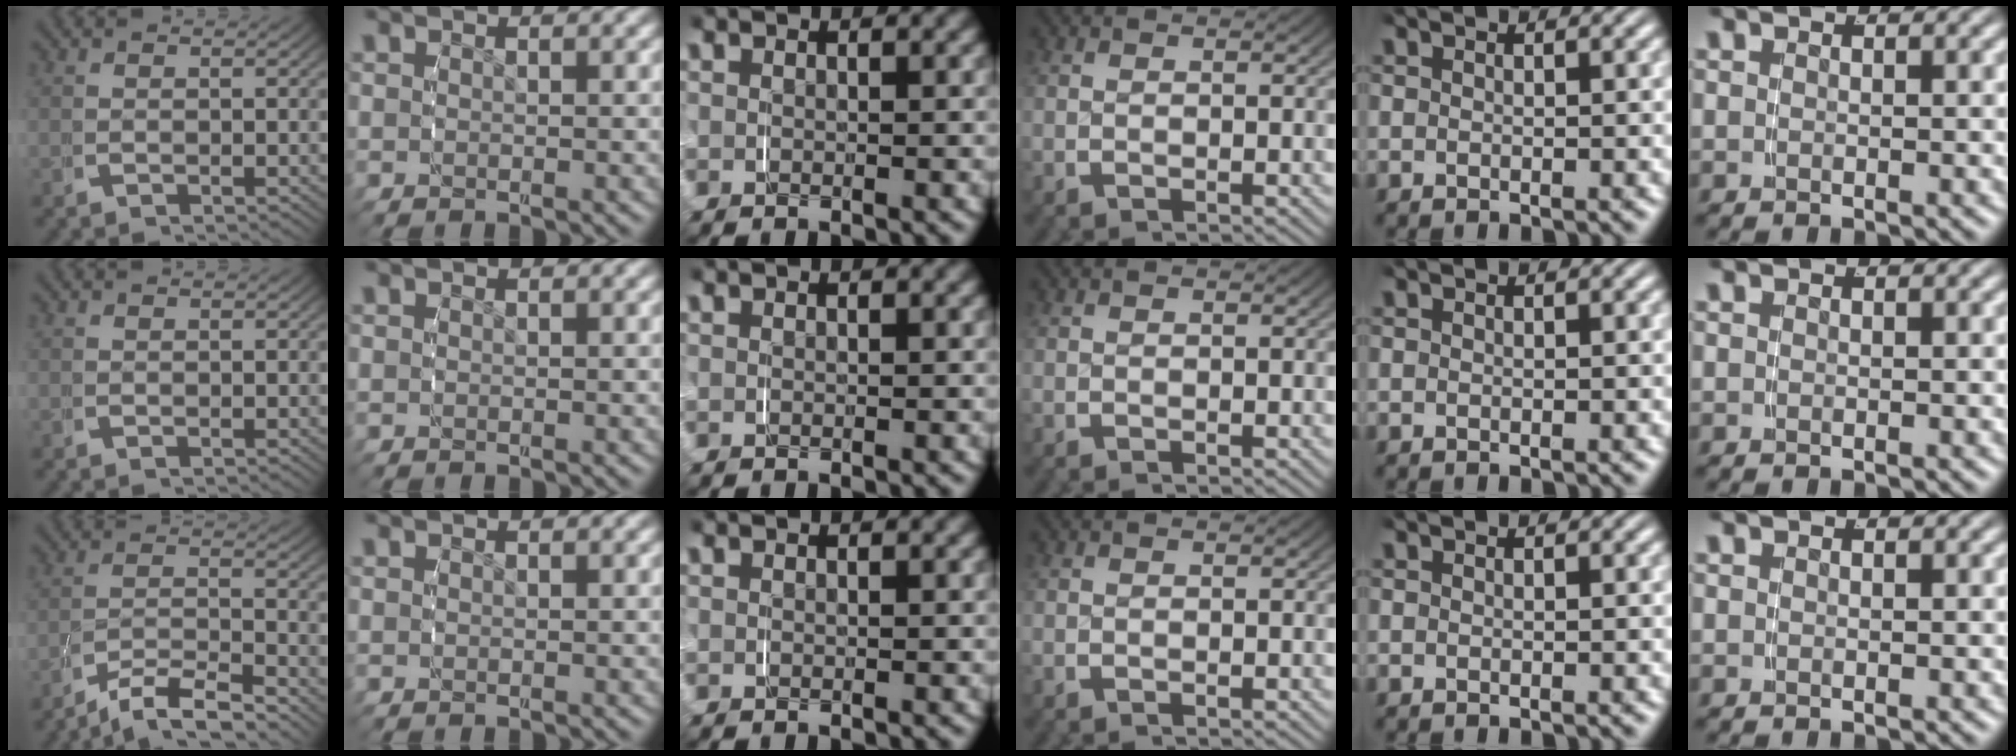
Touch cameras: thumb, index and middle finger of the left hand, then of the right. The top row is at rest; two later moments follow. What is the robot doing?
{"motion": "grasp_and_lifting", "object": "measuring cup"}